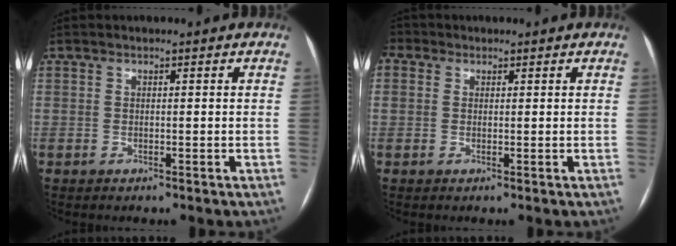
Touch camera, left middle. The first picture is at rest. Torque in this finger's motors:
{"motor_torque": [1.19, -0.95, 1.05, 0.21]}